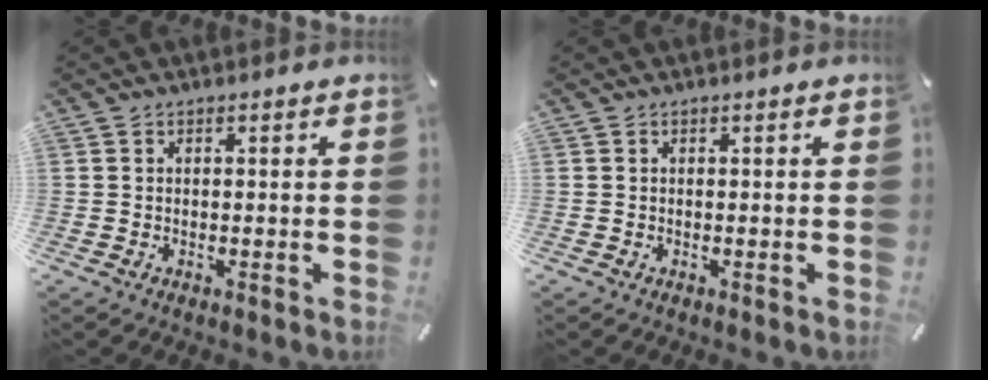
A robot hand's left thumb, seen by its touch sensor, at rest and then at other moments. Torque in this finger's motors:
{"motor_torque": [-0.04, 0.00, 0.01, -0.02, 0.00]}